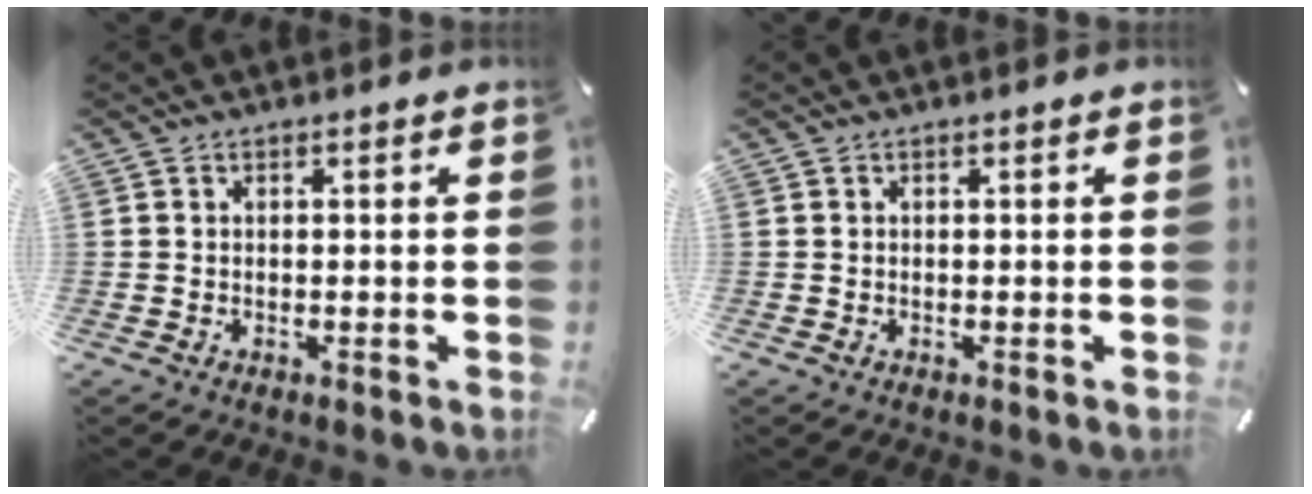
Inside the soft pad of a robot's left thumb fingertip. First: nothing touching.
{"total": 0.0}